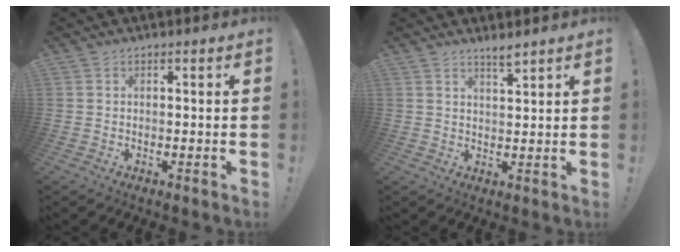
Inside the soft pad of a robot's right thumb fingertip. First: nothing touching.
{"total": 3.2, "force": [2.7, 0.1, 1.7], "torque": [-0.025, -0.019, 0.044]}